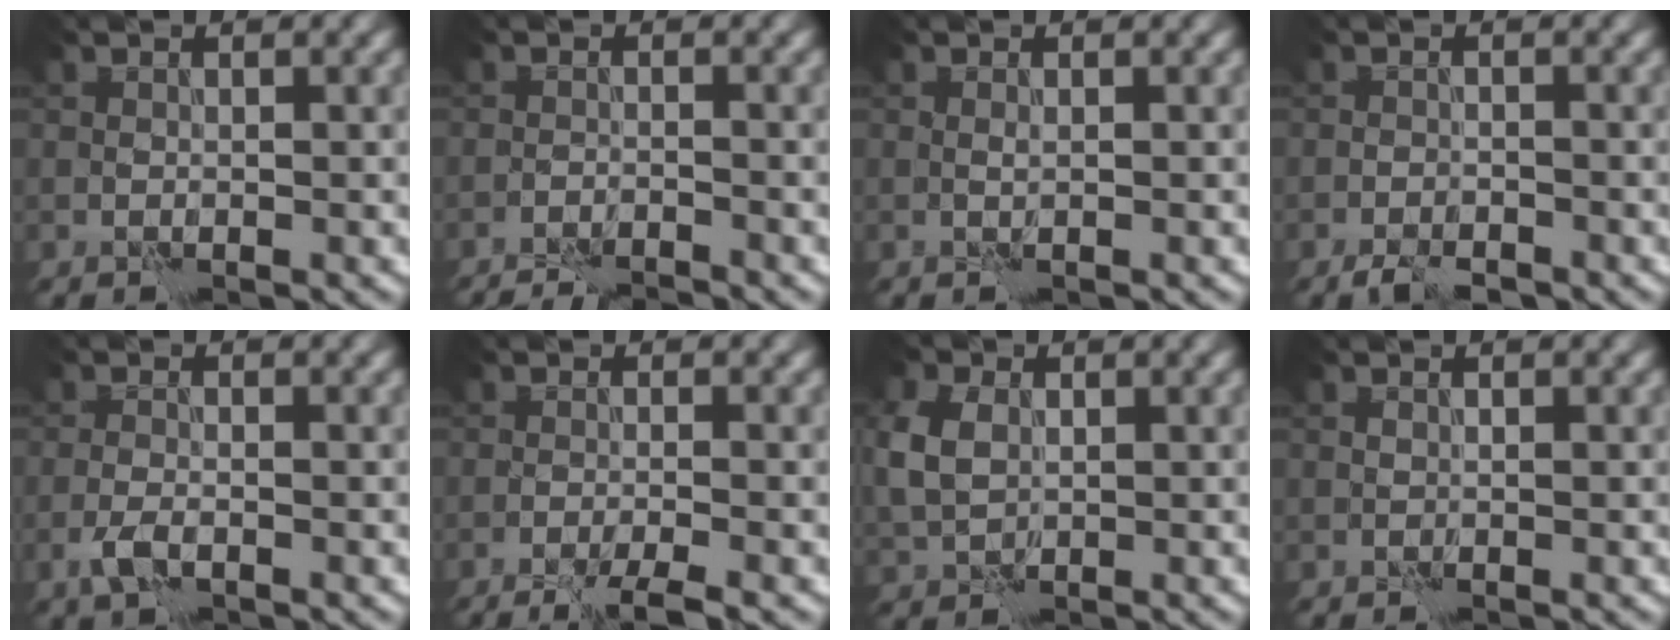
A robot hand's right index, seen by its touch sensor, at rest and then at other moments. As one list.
[{"total": 4.9, "force": [-4.7, 0.4, 1.1], "torque": [-0.015, -0.003, -0.070]}, {"total": 0.0}, {"total": 2.2, "force": [-1.9, 0.6, 0.9], "torque": [-0.012, -0.001, -0.034]}, {"total": 1.7, "force": [-1.0, 0.6, 1.3], "torque": [-0.029, -0.002, -0.024]}, {"total": 3.0, "force": [-2.3, 0.1, 2.0], "torque": [-0.032, 0.001, -0.044]}, {"total": 4.7, "force": [0.7, 3.6, 2.9], "torque": [-0.089, 0.003, 0.014]}, {"total": 0.0}]